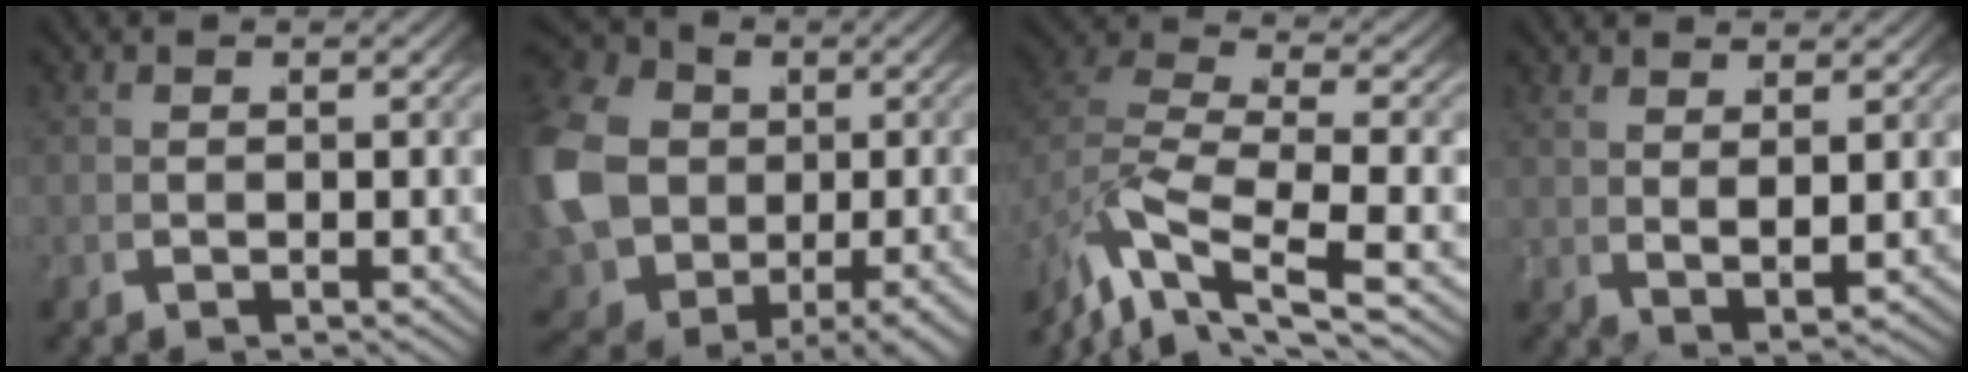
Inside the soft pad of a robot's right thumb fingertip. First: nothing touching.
{"total": 14.4, "force": [0.5, 11.4, 8.7], "torque": [-0.230, -0.061, 0.038]}
{"total": 9.3, "force": [-1.0, 5.5, 7.4], "torque": [-0.167, -0.043, 0.005]}
{"total": 2.7, "force": [2.2, -0.2, 1.4], "torque": [-0.026, -0.005, 0.054]}